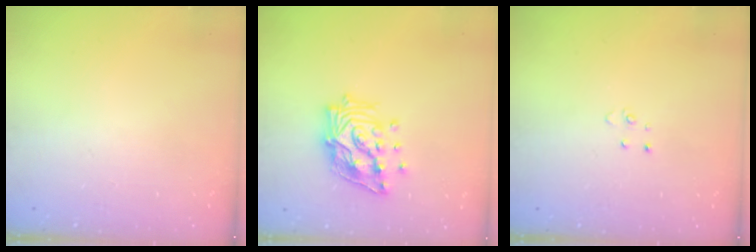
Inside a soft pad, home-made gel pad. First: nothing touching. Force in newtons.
{"total": 16.7, "press": 16.7, "slide": 1.2}
{"total": 2.6, "press": 2.6, "slide": 0.2}